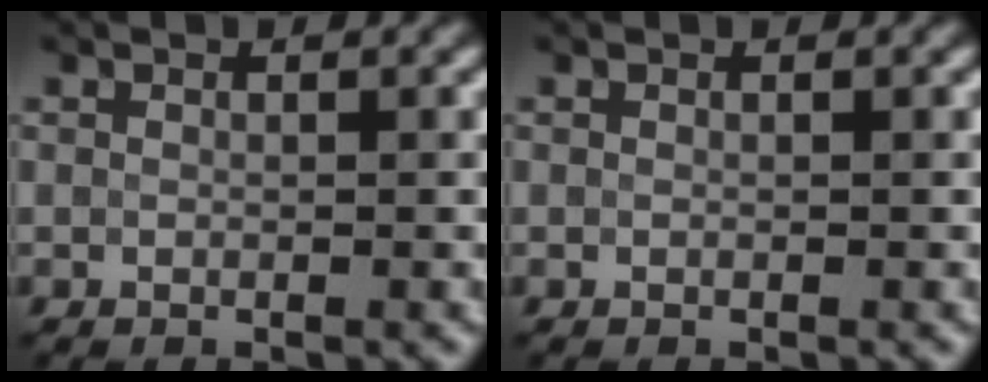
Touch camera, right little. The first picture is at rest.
{"total": 0.0}